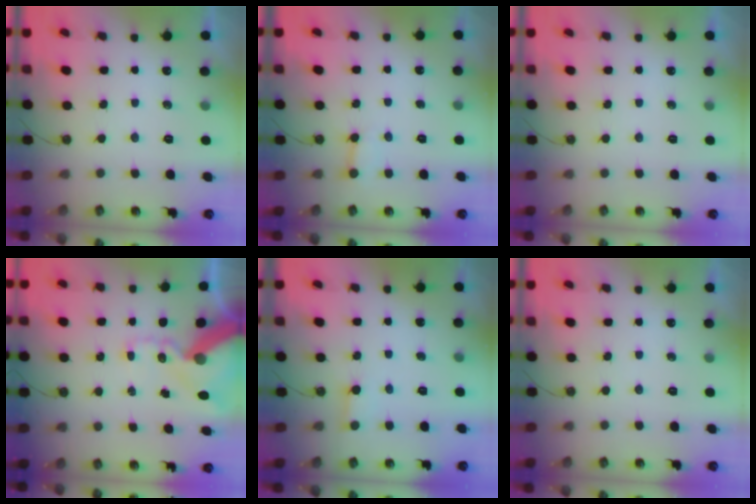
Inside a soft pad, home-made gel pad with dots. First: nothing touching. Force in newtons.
{"total": 2.2, "press": 2.2, "slide": 0.3}
{"total": 0.0}
{"total": 17.7, "press": 17.5, "slide": 2.5}
{"total": 2.7, "press": 2.7, "slide": 0.2}
{"total": 0.0}